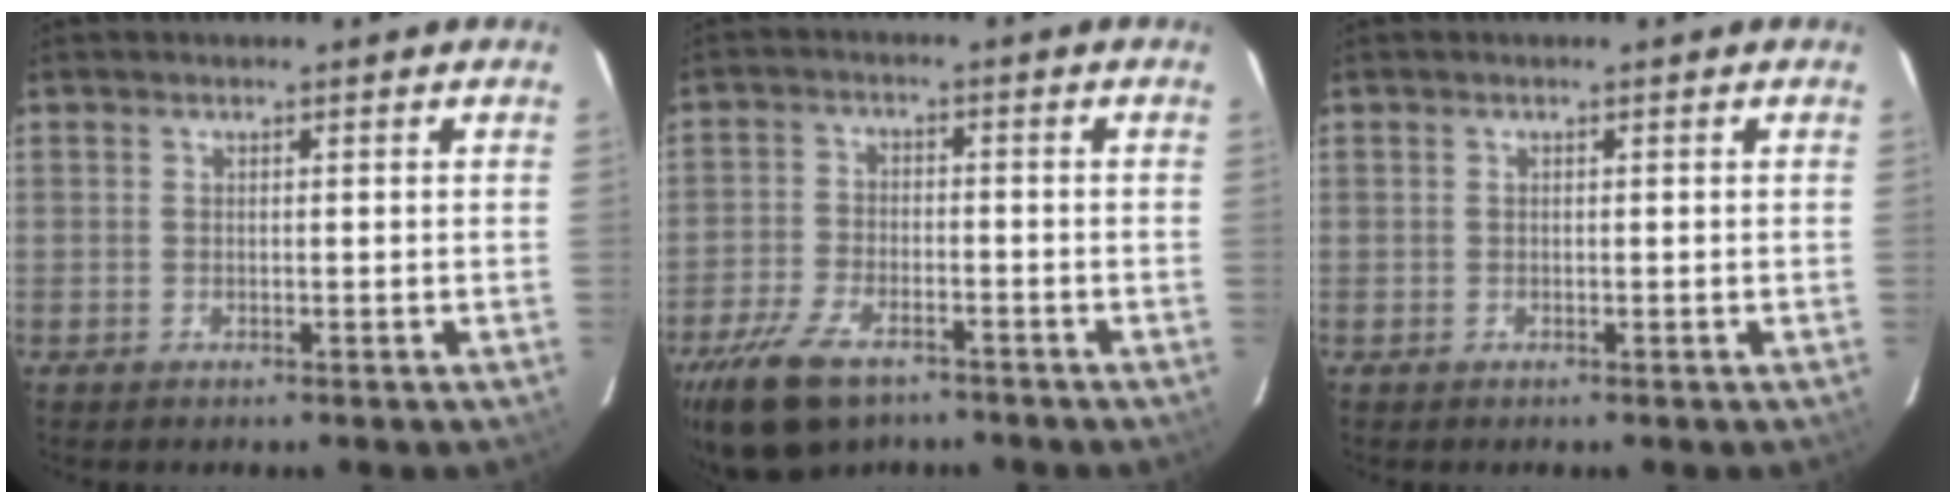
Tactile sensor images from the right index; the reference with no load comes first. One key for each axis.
{"total": 12.7, "fx": -8.5, "fy": 6.5, "fz": 6.8, "tx": -0.171, "ty": -0.016, "tz": -0.157}
{"total": 0.0}